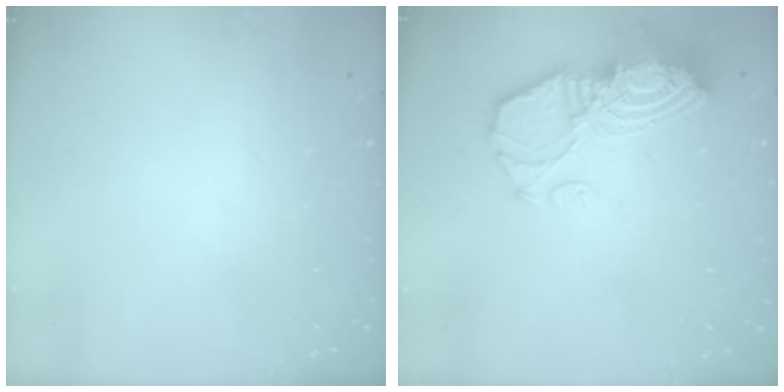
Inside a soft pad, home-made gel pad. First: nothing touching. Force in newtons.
{"total": 14.3, "press": 14.2, "slide": 1.4}